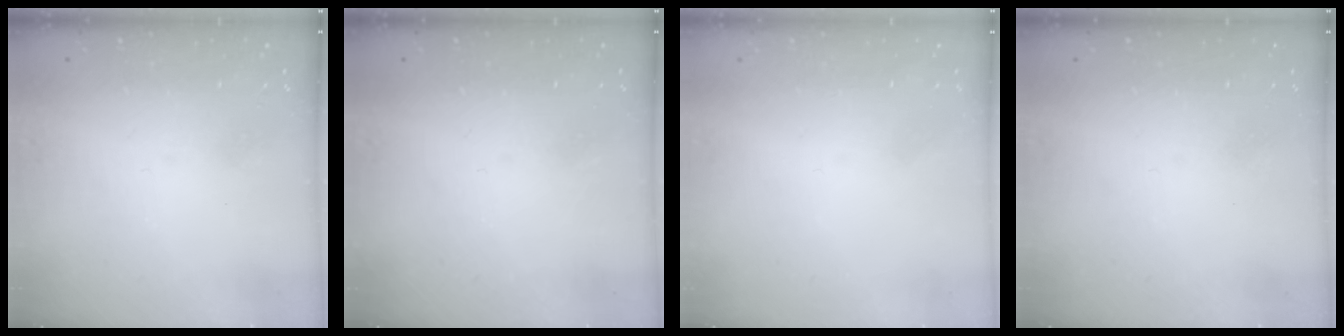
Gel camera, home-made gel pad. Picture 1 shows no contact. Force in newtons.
{"total": 0.0}
{"total": 1.5, "press": 1.5, "slide": 0.1}
{"total": 0.0}